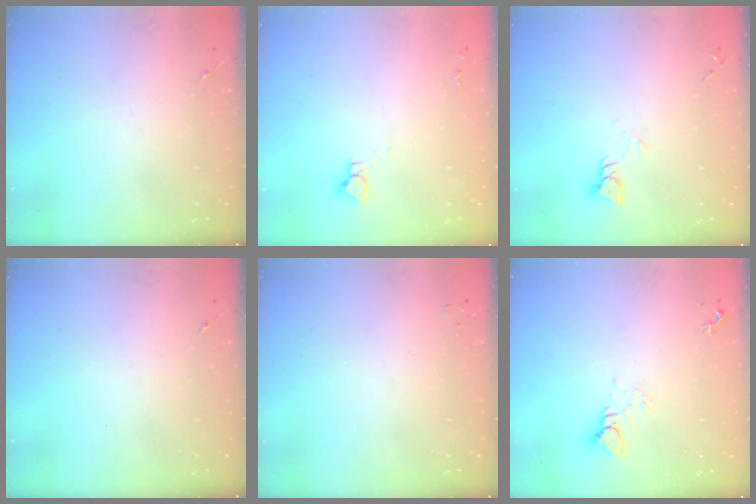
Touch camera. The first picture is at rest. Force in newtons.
{"total": 3.3, "press": 3.3, "slide": 0.2}
{"total": 3.6, "press": 3.6, "slide": 0.4}
{"total": 0.0}
{"total": 2.0, "press": 2.0, "slide": 0.3}
{"total": 5.6, "press": 5.6, "slide": 0.0}